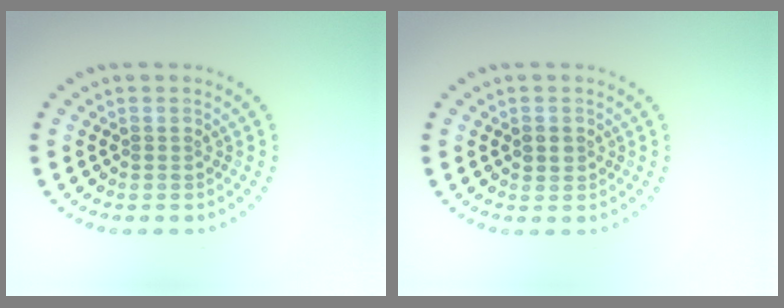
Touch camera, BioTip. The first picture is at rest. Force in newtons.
{"total": 1.1, "press": 1.1, "slide": 0.3}